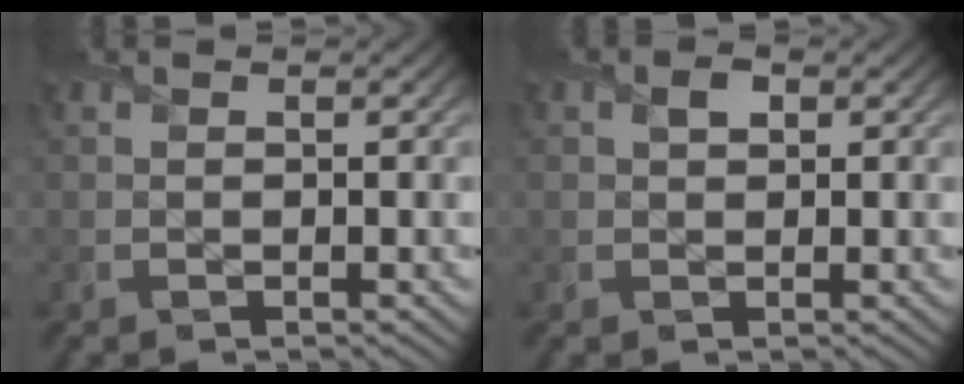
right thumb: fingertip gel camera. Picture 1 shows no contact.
{"total": 1.5, "force": [0.6, 1.1, 0.8], "torque": [-0.015, 0.002, 0.007]}